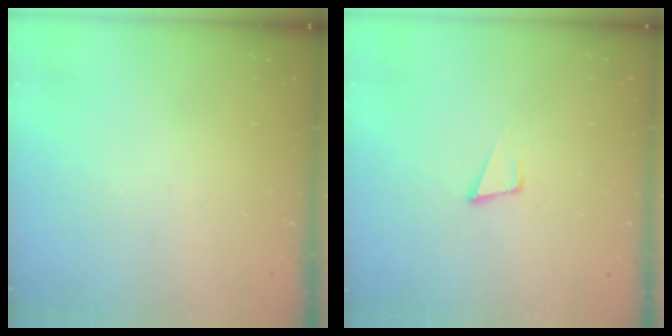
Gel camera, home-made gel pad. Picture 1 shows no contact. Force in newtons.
{"total": 4.2, "press": 2.8, "slide": 3.1}